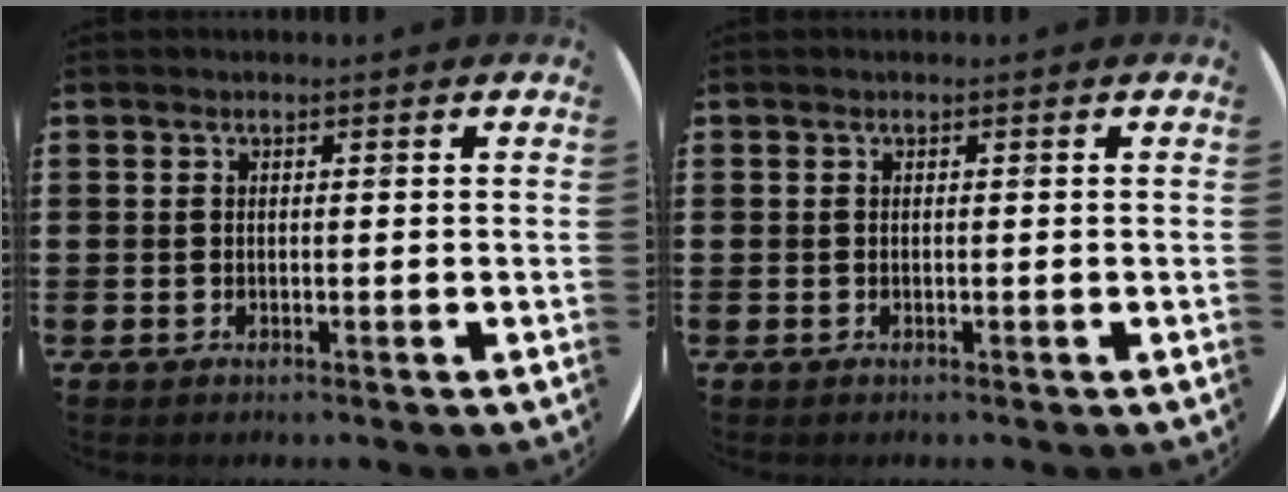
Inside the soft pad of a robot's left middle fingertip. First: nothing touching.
{"total": 0.0}